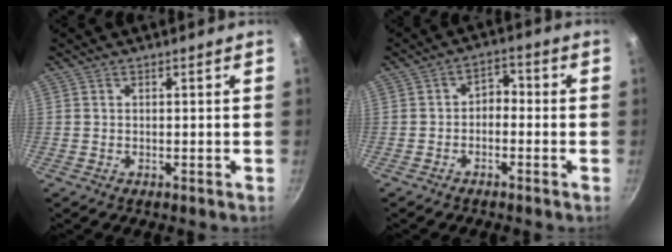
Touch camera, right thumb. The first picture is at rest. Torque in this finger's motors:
{"motor_torque": [-0.11, 0.13, 0.41, -0.05, 0.01]}